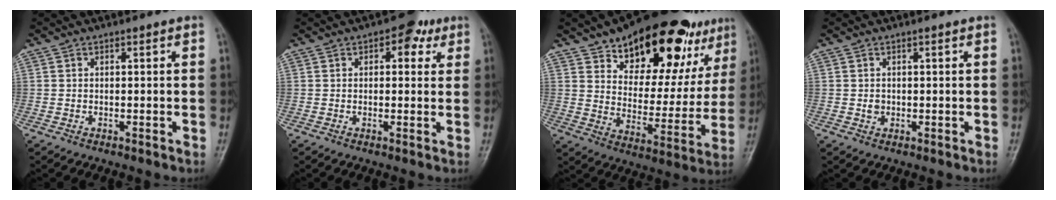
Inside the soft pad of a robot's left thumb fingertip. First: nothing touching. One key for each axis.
{"total": 4.8, "fx": 2.2, "fy": 2.9, "fz": 3.2, "tx": -0.010, "ty": -0.001, "tz": 0.019}
{"total": 25.2, "fx": 16.3, "fy": 11.5, "fz": 15.3, "tx": -0.174, "ty": -0.059, "tz": 0.241}
{"total": 1.1, "fx": 0.2, "fy": 0.9, "fz": 0.6, "tx": -0.004, "ty": 0.001, "tz": 0.005}